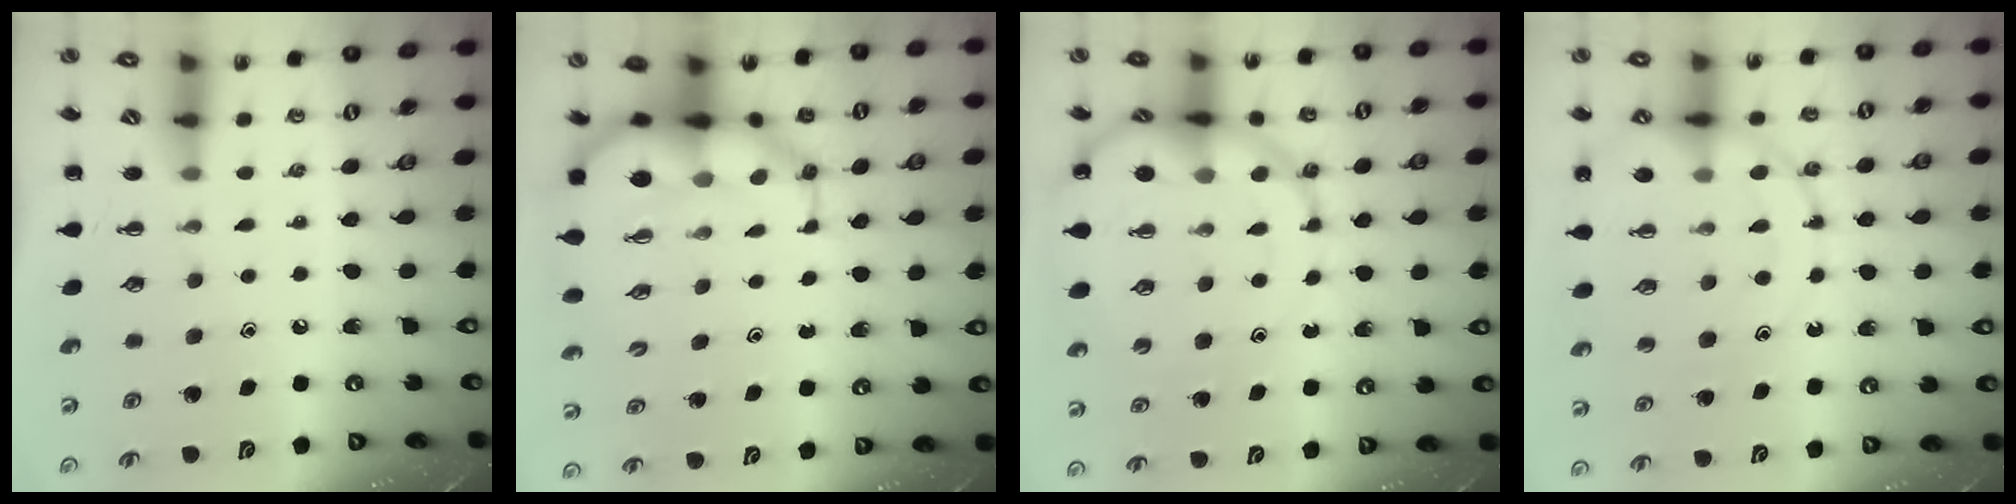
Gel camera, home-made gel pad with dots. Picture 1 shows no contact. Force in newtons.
{"total": 9.0, "press": 8.6, "slide": 2.4}
{"total": 12.8, "press": 12.3, "slide": 3.4}
{"total": 15.3, "press": 14.9, "slide": 3.7}